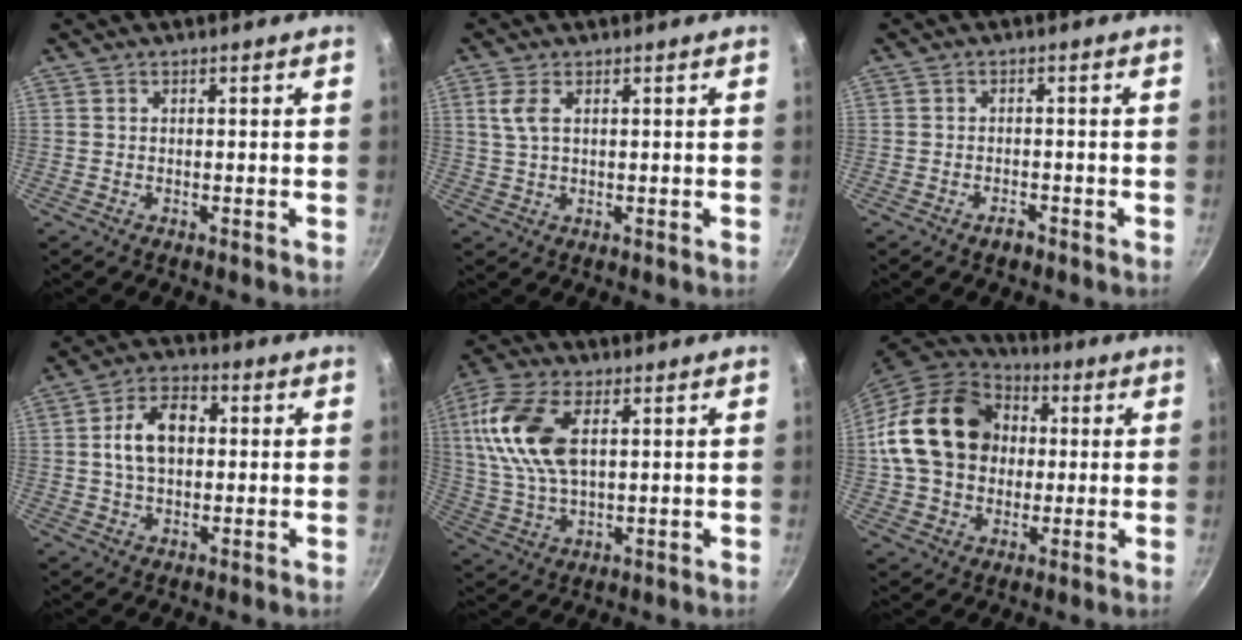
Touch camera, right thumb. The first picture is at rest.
{"total": 3.8, "force": [1.3, 1.8, 3.0], "torque": [-0.063, -0.003, 0.027]}
{"total": 2.0, "force": [-1.4, 1.1, 1.0], "torque": [-0.012, 0.016, -0.020]}
{"total": 9.5, "force": [1.1, 6.3, 7.1], "torque": [-0.103, 0.018, 0.011]}
{"total": 15.0, "force": [4.0, 8.0, 12.0], "torque": [-0.237, -0.003, 0.077]}
{"total": 20.9, "force": [2.5, 16.5, 12.6], "torque": [-0.200, 0.027, 0.042]}